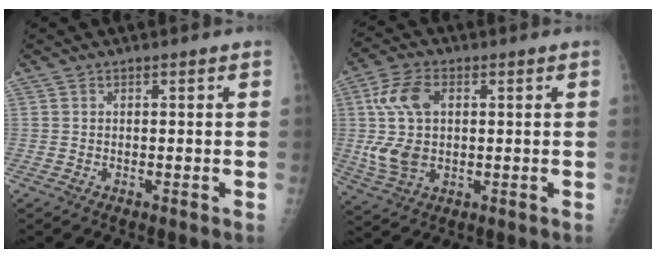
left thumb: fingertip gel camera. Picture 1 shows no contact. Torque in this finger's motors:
{"motor_torque": [0.32, 1.64, 0.06, -0.06, 0.30]}